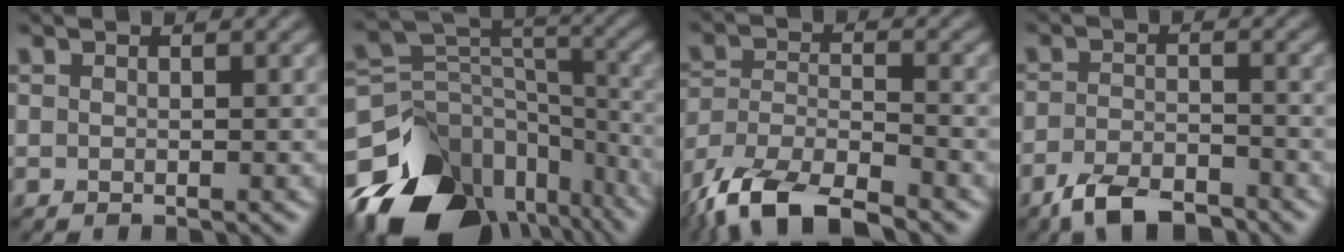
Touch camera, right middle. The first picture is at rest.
{"total": 16.7, "force": [-10.8, 10.7, 7.0], "torque": [-0.175, -0.012, -0.156]}
{"total": 9.8, "force": [-7.7, 3.0, 5.3], "torque": [-0.108, -0.006, -0.152]}
{"total": 5.0, "force": [-4.1, 1.7, 2.3], "torque": [-0.042, -0.001, -0.082]}